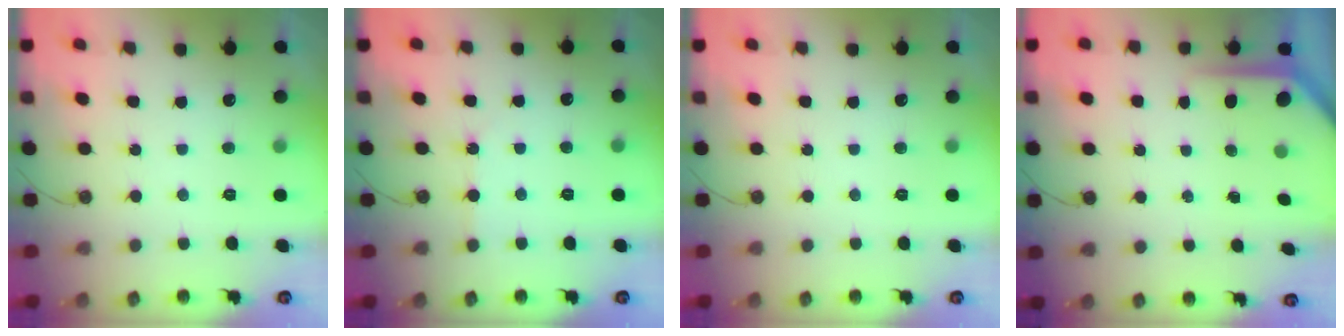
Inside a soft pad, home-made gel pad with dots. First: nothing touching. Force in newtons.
{"total": 1.4, "press": 1.3, "slide": 0.3}
{"total": 0.0}
{"total": 5.2, "press": 5.1, "slide": 0.3}